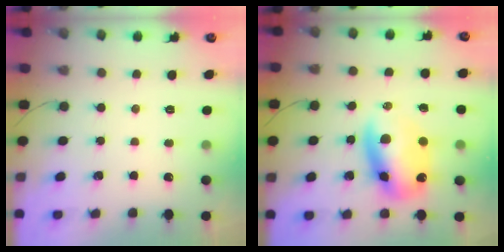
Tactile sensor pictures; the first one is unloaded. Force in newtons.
{"total": 11.8, "press": 11.5, "slide": 2.6}